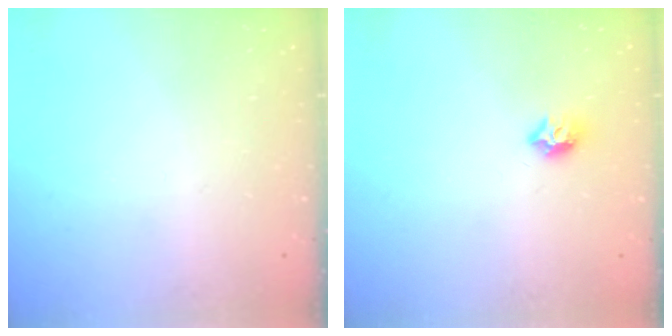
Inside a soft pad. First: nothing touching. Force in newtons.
{"total": 7.5, "press": 7.4, "slide": 0.6}